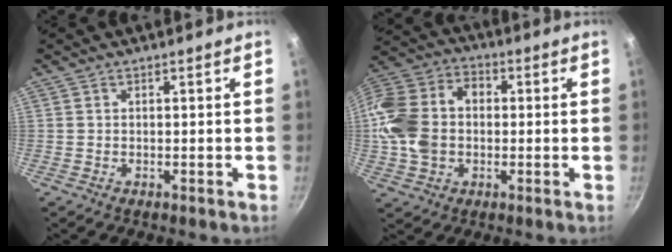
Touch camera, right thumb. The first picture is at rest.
{"total": 17.4, "force": [-0.4, 13.2, 11.3], "torque": [-0.221, 0.036, -0.019]}